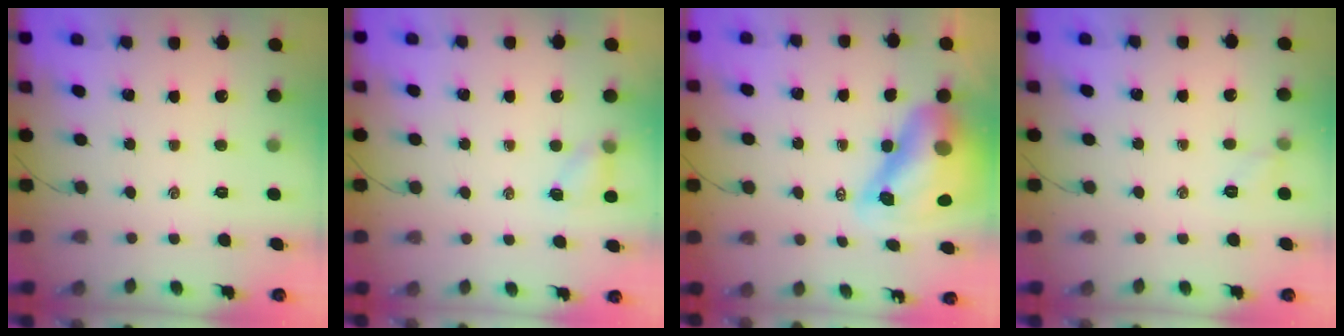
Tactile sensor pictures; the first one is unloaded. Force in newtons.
{"total": 4.6, "press": 4.4, "slide": 1.3}
{"total": 13.9, "press": 13.3, "slide": 4.1}
{"total": 5.7, "press": 5.5, "slide": 1.4}